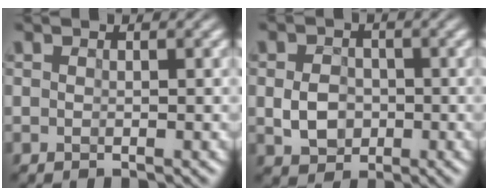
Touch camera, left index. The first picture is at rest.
{"total": 3.2, "force": [-0.7, 2.5, 2.0], "torque": [-0.040, 0.000, -0.008]}